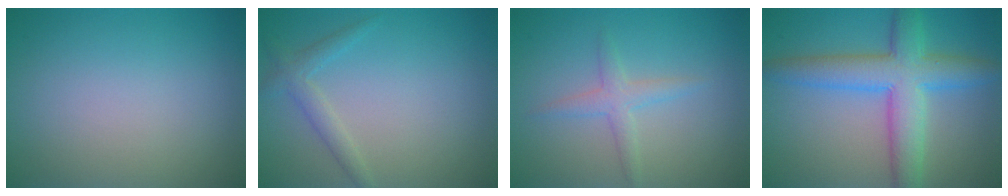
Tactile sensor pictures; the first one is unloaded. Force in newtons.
{"total": 1.9, "press": 1.9, "slide": 0.2}
{"total": 2.0, "press": 2.0, "slide": 0.1}
{"total": 7.2, "press": 7.2, "slide": 0.1}